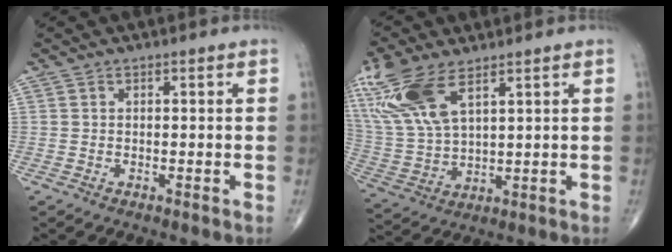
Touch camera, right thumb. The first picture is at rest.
{"total": 15.3, "force": [8.2, 6.5, 11.1], "torque": [-0.250, -0.017, 0.173]}